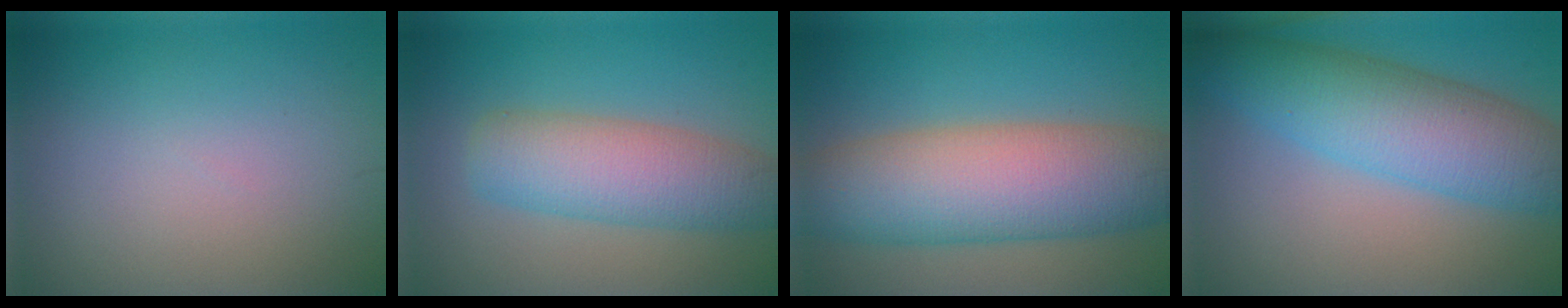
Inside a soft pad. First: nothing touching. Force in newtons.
{"total": 6.4, "press": 6.4, "slide": 0.2}
{"total": 10.8, "press": 10.8, "slide": 0.7}
{"total": 8.4, "press": 8.4, "slide": 0.2}